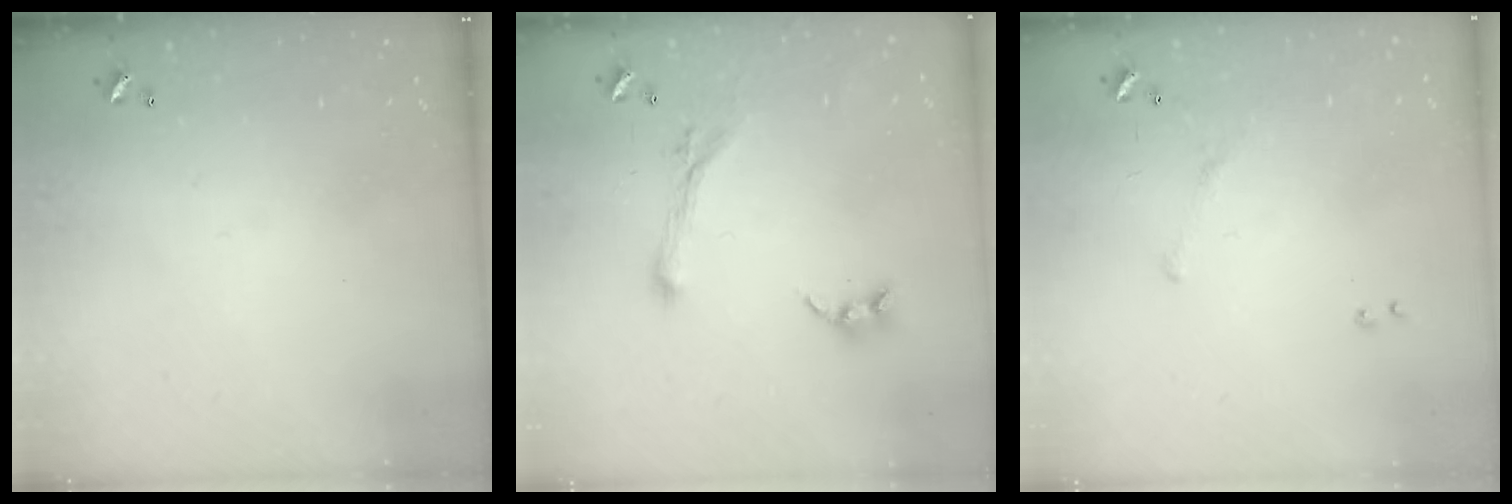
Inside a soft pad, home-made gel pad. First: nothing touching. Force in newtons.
{"total": 1.1, "press": 0.6, "slide": 0.9}
{"total": 7.9, "press": 7.9, "slide": 0.7}